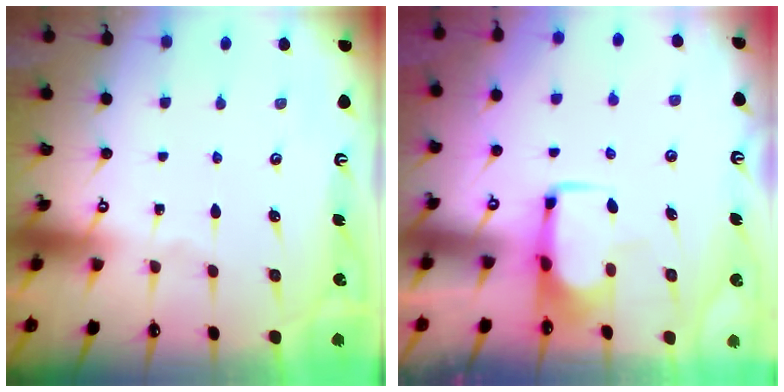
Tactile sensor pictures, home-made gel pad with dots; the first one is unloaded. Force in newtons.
{"total": 1.9, "press": 1.9, "slide": 0.4}